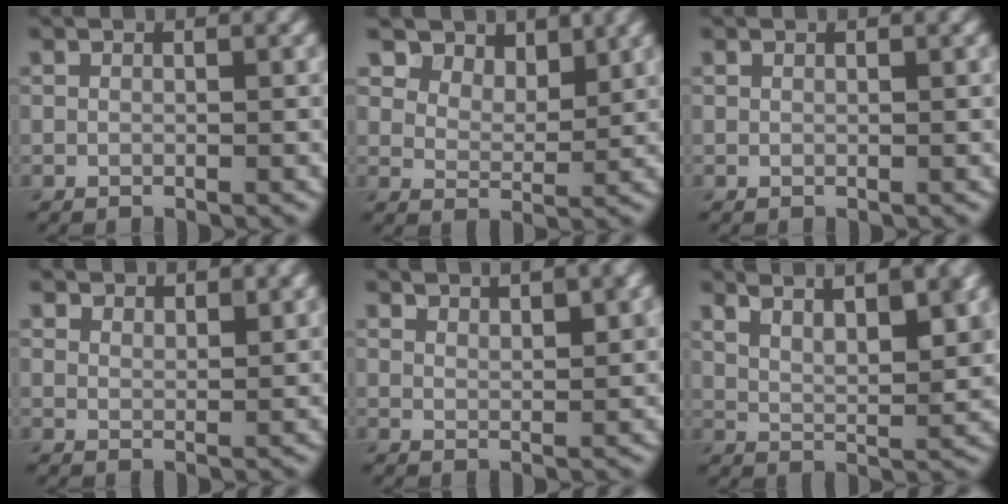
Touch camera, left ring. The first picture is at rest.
{"total": 6.9, "force": [5.2, 3.7, 2.5], "torque": [-0.066, -0.017, 0.099]}
{"total": 0.0}
{"total": 3.4, "force": [3.1, 1.0, 0.9], "torque": [-0.016, -0.008, 0.057]}
{"total": 2.6, "force": [2.3, 0.5, 1.2], "torque": [-0.007, 0.003, 0.037]}
{"total": 7.7, "force": [5.6, 2.3, 4.7], "torque": [-0.051, 0.021, 0.064]}